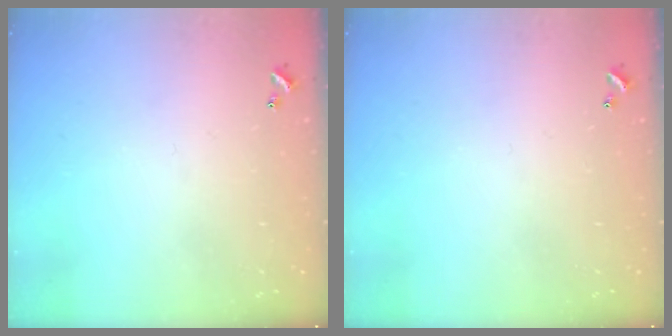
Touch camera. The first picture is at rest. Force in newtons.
{"total": 0.0}